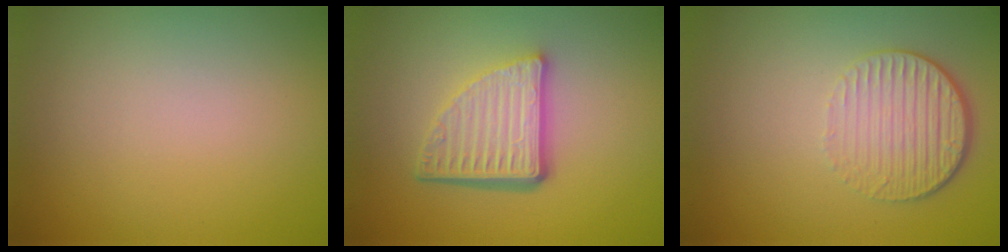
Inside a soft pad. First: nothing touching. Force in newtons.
{"total": 5.7, "press": 3.8, "slide": 4.2}
{"total": 4.4, "press": 3.0, "slide": 3.2}